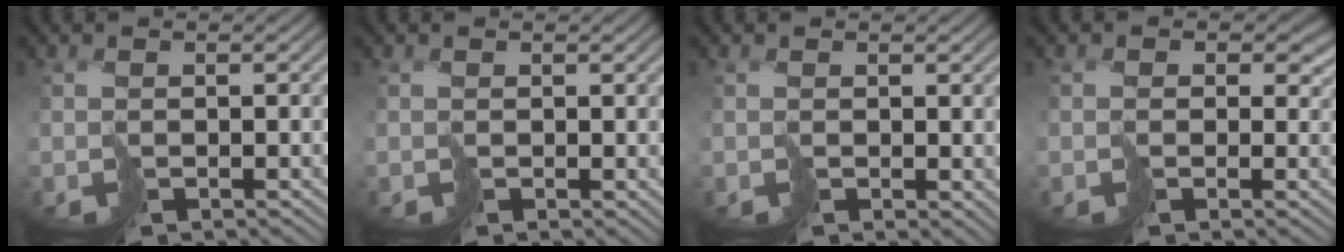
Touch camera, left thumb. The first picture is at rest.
{"total": 0.5, "force": [0.4, 0.0, -0.3], "torque": [0.003, 0.000, 0.007]}
{"total": 0.8, "force": [0.7, 0.4, 0.2], "torque": [-0.006, -0.003, 0.014]}
{"total": 2.5, "force": [0.6, 2.3, 0.9], "torque": [-0.018, -0.003, 0.009]}